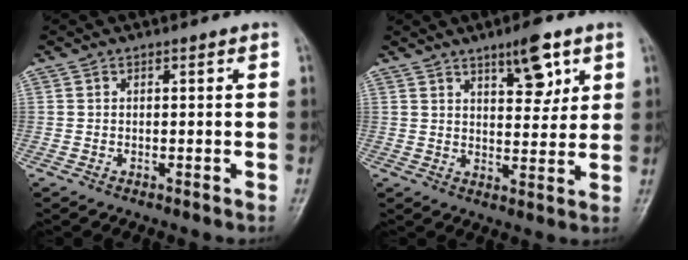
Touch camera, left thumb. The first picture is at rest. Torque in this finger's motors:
{"motor_torque": [0.06, 0.35, -0.20, -0.10, 0.20]}